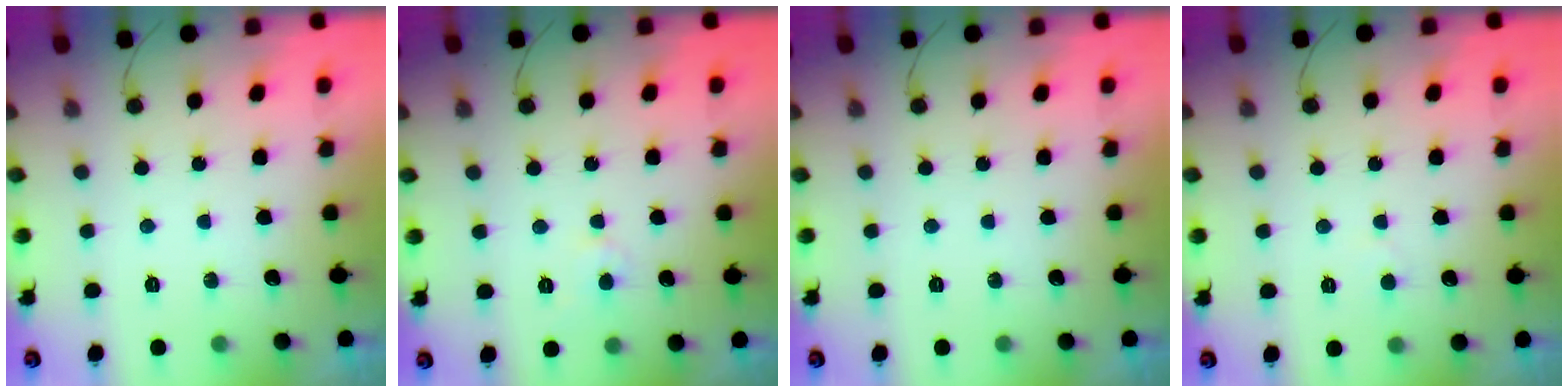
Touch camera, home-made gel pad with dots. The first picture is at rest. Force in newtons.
{"total": 2.5, "press": 2.5, "slide": 0.2}
{"total": 0.0}
{"total": 2.7, "press": 2.7, "slide": 0.3}